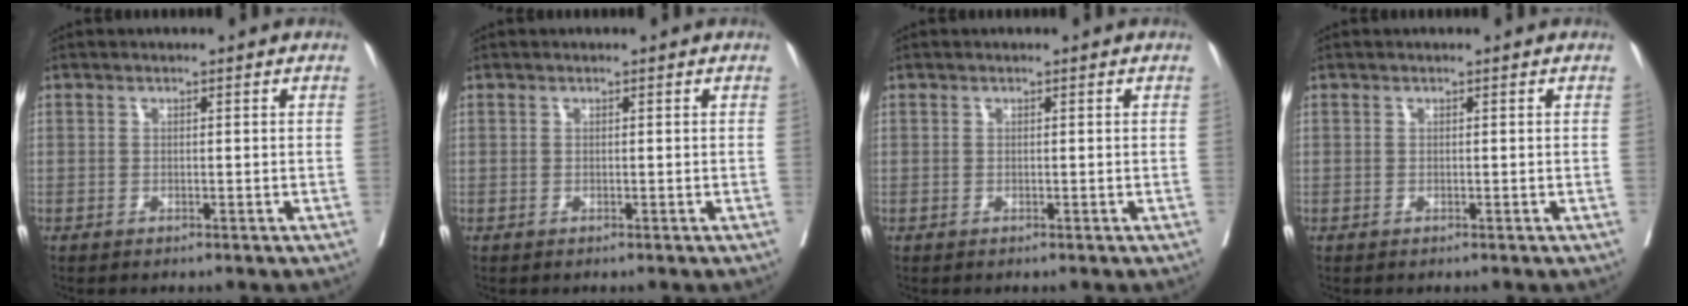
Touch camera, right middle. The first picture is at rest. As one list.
[{"total": 0.0}, {"total": 0.0}, {"total": 0.0}]